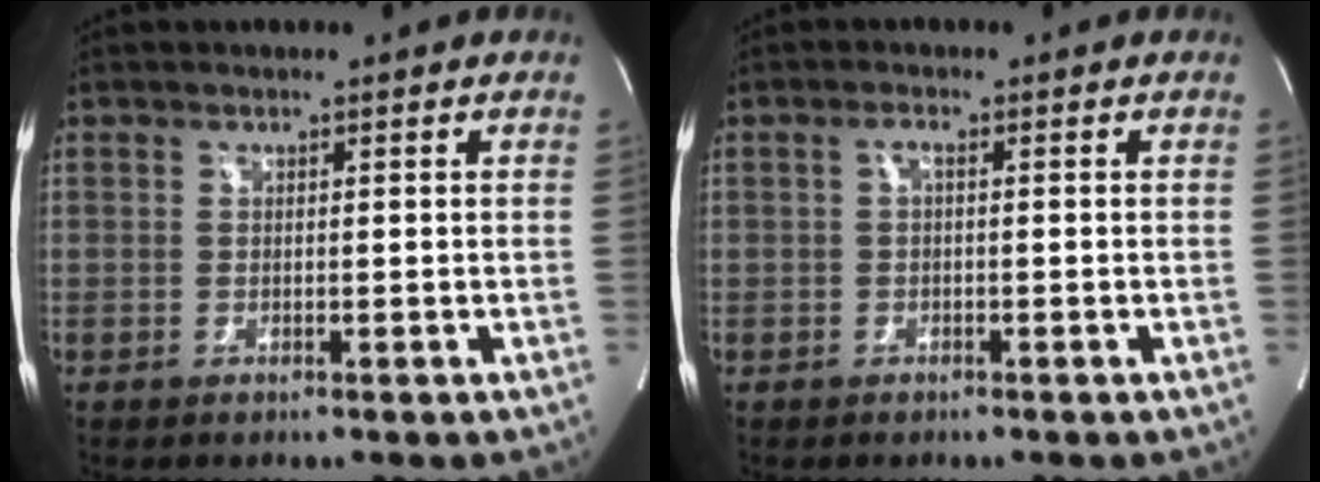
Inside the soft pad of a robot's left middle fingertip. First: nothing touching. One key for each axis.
{"total": 1.1, "fx": 0.0, "fy": 0.3, "fz": 1.1, "tx": -0.020, "ty": 0.003, "tz": -0.001}